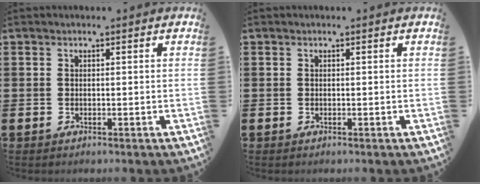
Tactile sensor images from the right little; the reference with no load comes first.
{"total": 0.0}